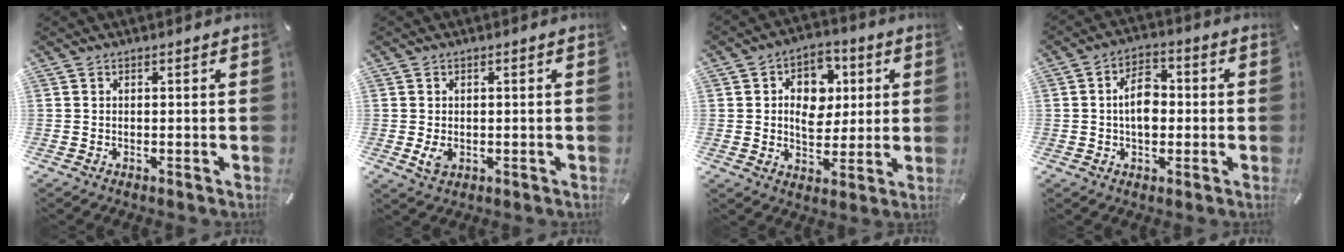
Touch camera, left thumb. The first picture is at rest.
{"total": 2.7, "force": [-0.4, 2.0, 1.7], "torque": [-0.028, -0.004, -0.008]}
{"total": 10.2, "force": [1.4, 8.3, 5.9], "torque": [-0.088, 0.010, 0.025]}
{"total": 8.0, "force": [-0.1, 5.3, 5.9], "torque": [-0.095, 0.005, -0.006]}